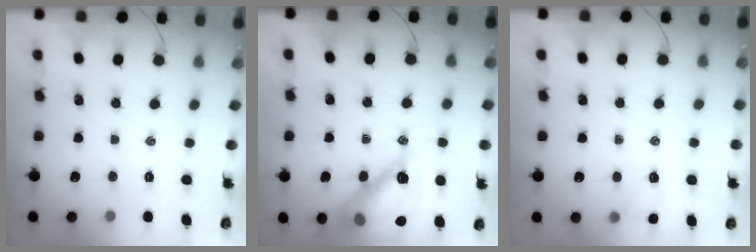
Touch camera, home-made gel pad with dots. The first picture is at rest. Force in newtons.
{"total": 19.4, "press": 19.2, "slide": 2.6}
{"total": 4.8, "press": 4.7, "slide": 1.0}